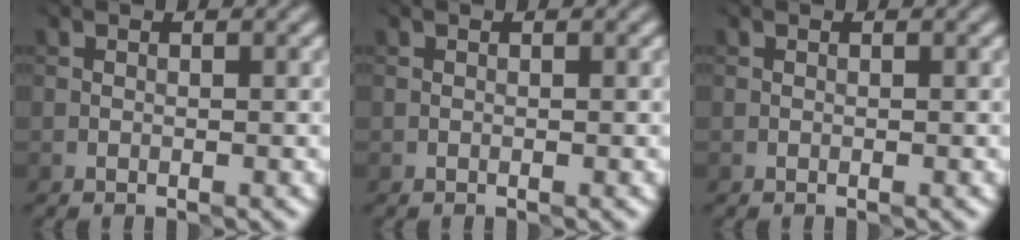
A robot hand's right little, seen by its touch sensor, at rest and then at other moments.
{"total": 0.0}
{"total": 0.0}